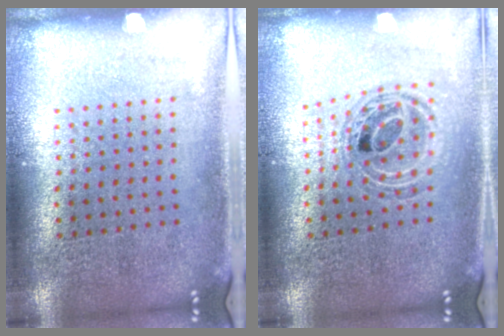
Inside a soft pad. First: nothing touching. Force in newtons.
{"total": 0.9, "press": 0.9, "slide": 0.2}